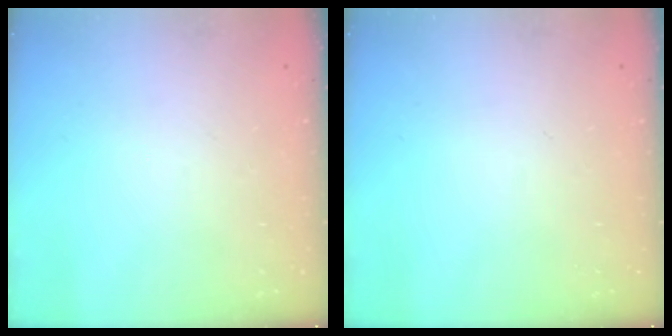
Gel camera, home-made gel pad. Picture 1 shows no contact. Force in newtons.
{"total": 0.0}